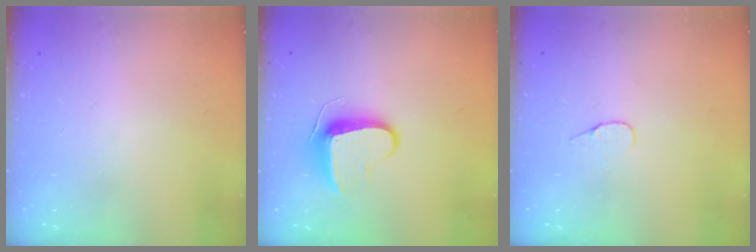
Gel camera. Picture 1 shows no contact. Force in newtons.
{"total": 9.1, "press": 9.1, "slide": 0.8}
{"total": 4.0, "press": 4.0, "slide": 0.4}